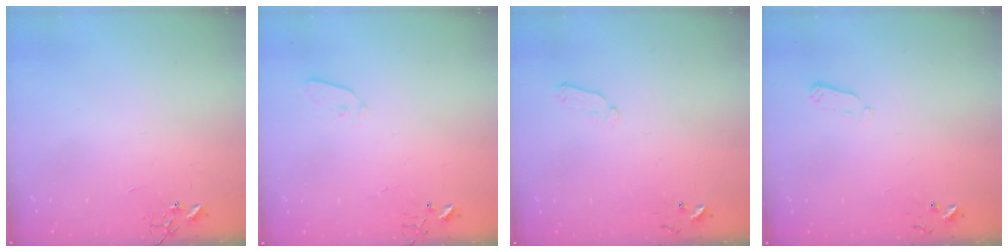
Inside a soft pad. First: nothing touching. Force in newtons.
{"total": 3.6, "press": 3.6, "slide": 0.5}
{"total": 6.0, "press": 5.9, "slide": 1.0}
{"total": 2.7, "press": 2.6, "slide": 0.4}